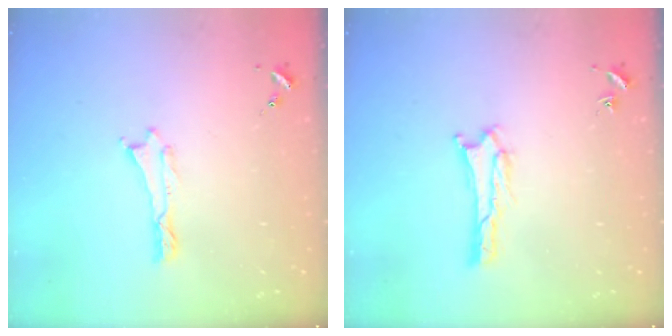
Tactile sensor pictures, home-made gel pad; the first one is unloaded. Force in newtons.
{"total": 0.8, "press": 0.8, "slide": 0.1}